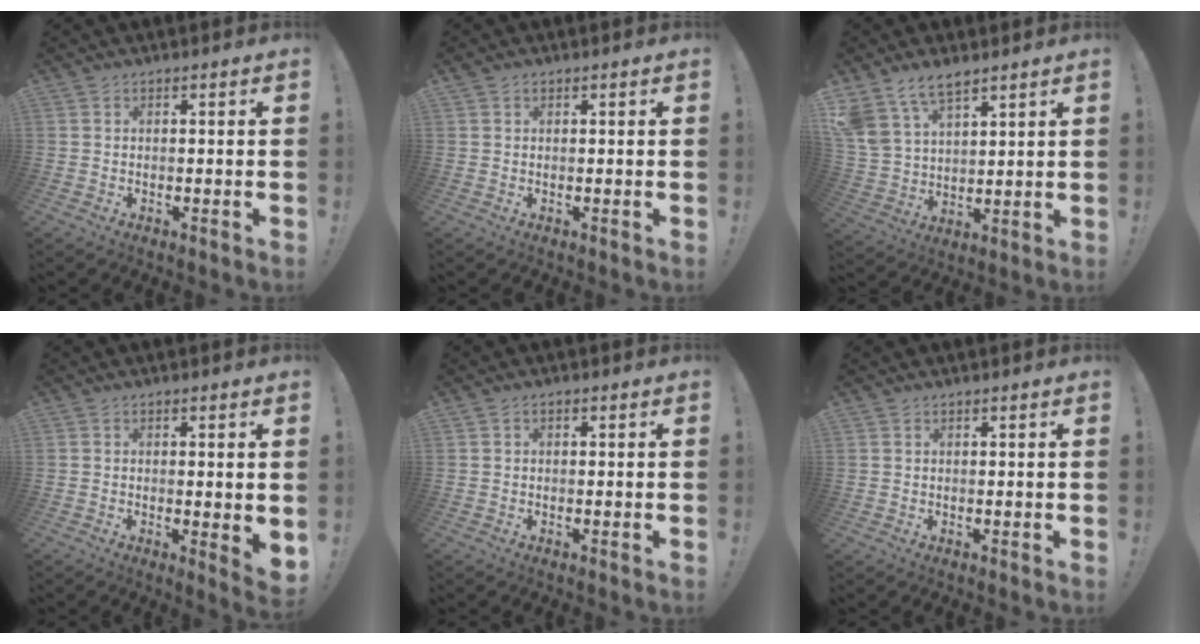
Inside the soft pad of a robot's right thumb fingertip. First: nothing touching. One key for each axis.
{"total": 0.7, "fx": 0.3, "fy": 0.6, "fz": 0.0, "tx": -0.002, "ty": 0.001, "tz": 0.007}
{"total": 10.7, "fx": 7.9, "fy": 5.5, "fz": 4.8, "tx": -0.094, "ty": -0.044, "tz": 0.157}
{"total": 3.9, "fx": 1.1, "fy": 0.7, "fz": 3.7, "tx": -0.039, "ty": -0.016, "tz": 0.022}
{"total": 0.9, "fx": 0.1, "fy": 0.7, "fz": 0.5, "tx": -0.001, "ty": 0.000, "tz": -0.001}
{"total": 1.6, "fx": 0.9, "fy": 1.3, "fz": 0.0, "tx": 0.007, "ty": -0.009, "tz": 0.015}